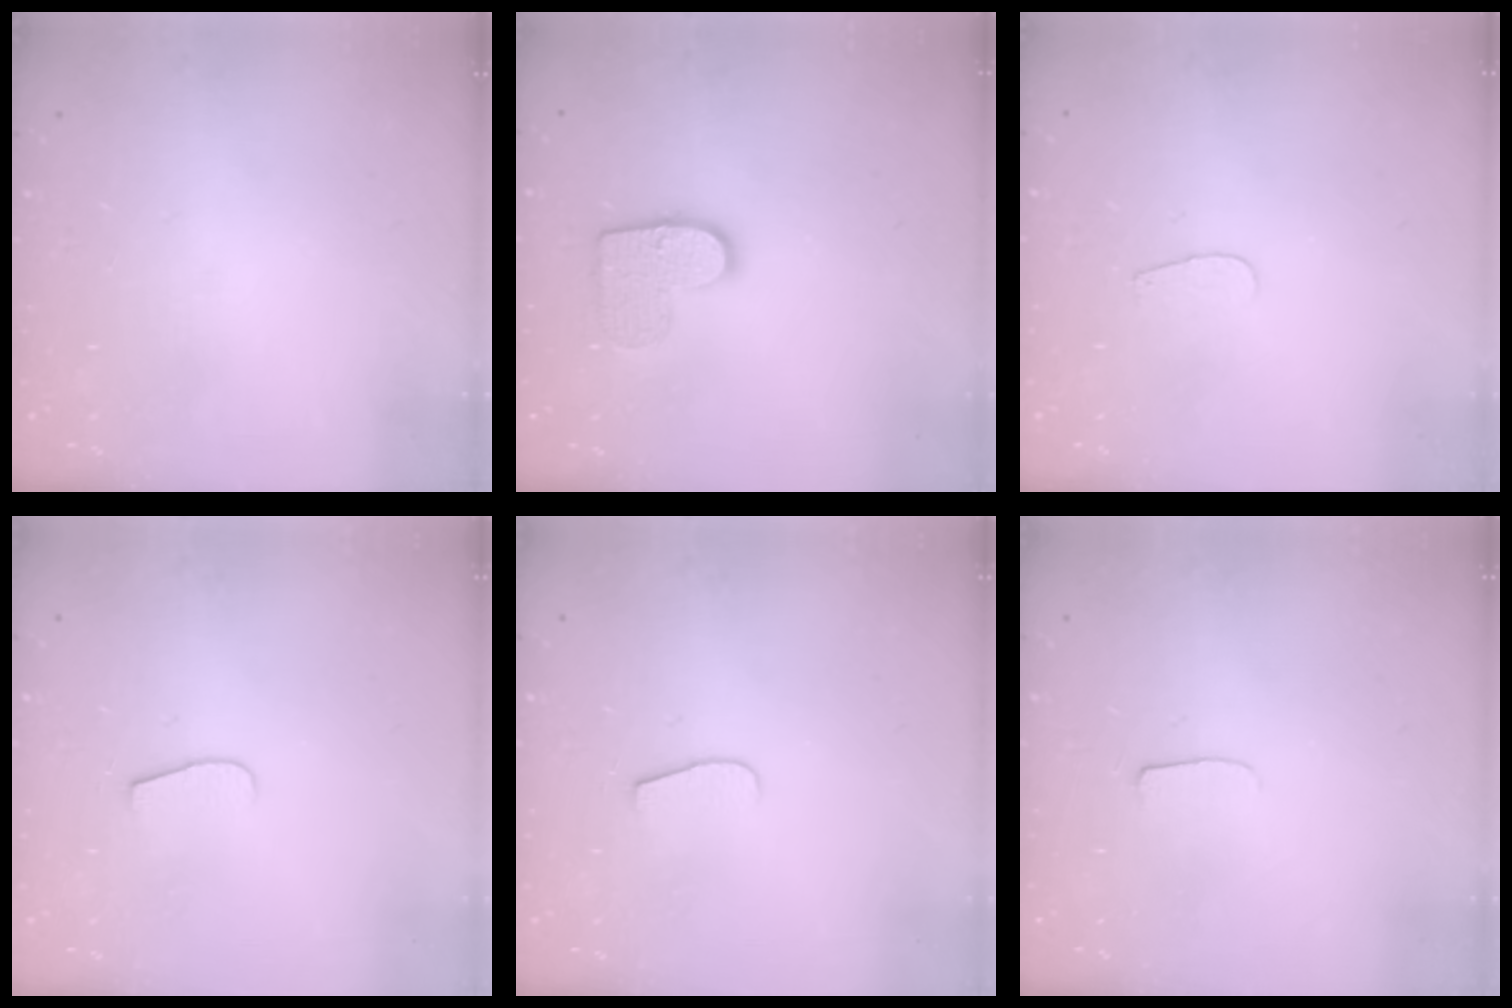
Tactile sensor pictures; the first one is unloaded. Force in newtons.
{"total": 10.4, "press": 10.4, "slide": 0.5}
{"total": 3.7, "press": 3.7, "slide": 0.4}
{"total": 7.5, "press": 7.5, "slide": 0.6}
{"total": 7.5, "press": 7.5, "slide": 0.6}
{"total": 5.1, "press": 5.0, "slide": 0.6}